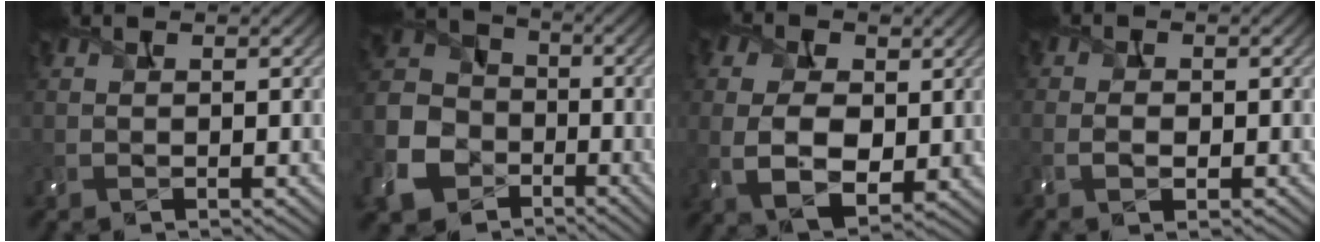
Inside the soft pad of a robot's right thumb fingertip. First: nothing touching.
{"total": 13.1, "force": [-6.2, 9.9, 5.9], "torque": [-0.190, -0.041, -0.121]}
{"total": 9.0, "force": [0.2, 5.8, 6.8], "torque": [-0.175, 0.001, 0.007]}
{"total": 2.5, "force": [-1.0, 1.1, 2.0], "torque": [-0.034, -0.003, -0.015]}